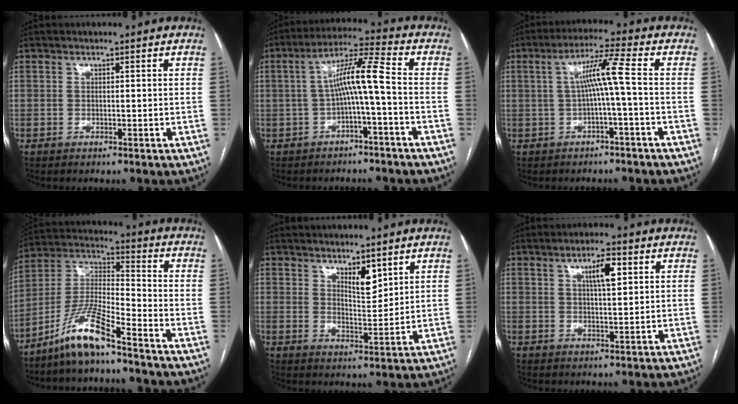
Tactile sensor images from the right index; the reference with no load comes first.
{"total": 7.9, "force": [-1.2, 0.0, 7.8], "torque": [-0.134, 0.032, -0.020]}
{"total": 6.2, "force": [-0.4, -0.8, 6.1], "torque": [-0.106, 0.023, -0.002]}
{"total": 10.7, "force": [-8.0, 0.6, 7.0], "torque": [-0.151, -0.004, -0.158]}
{"total": 4.5, "force": [3.0, 1.4, 3.0], "torque": [-0.051, -0.010, 0.055]}
{"total": 4.7, "force": [1.9, 1.0, 4.2], "torque": [-0.072, 0.005, 0.034]}